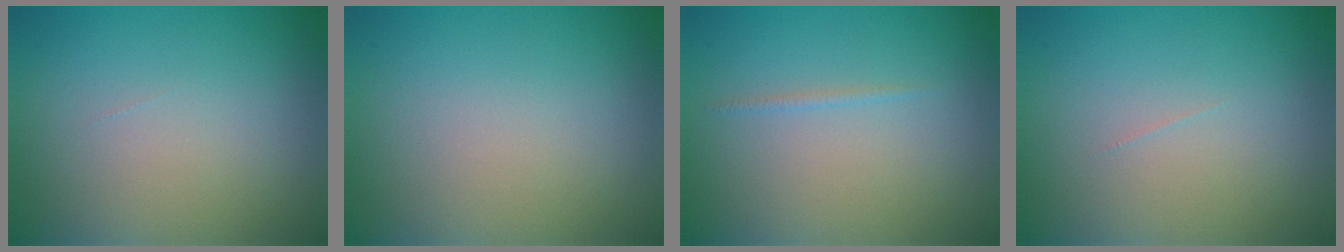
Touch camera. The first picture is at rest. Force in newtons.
{"total": 0.0}
{"total": 0.5, "press": 0.5, "slide": 0.1}
{"total": 0.0}